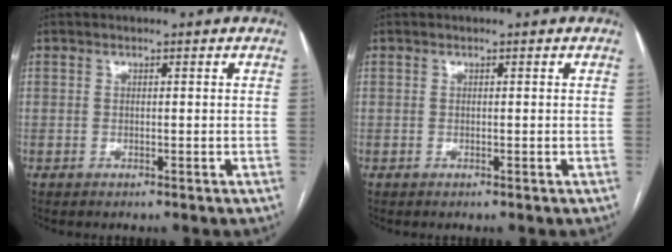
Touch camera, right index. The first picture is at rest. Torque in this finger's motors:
{"motor_torque": [0.00, 0.00, 0.00, 0.00]}